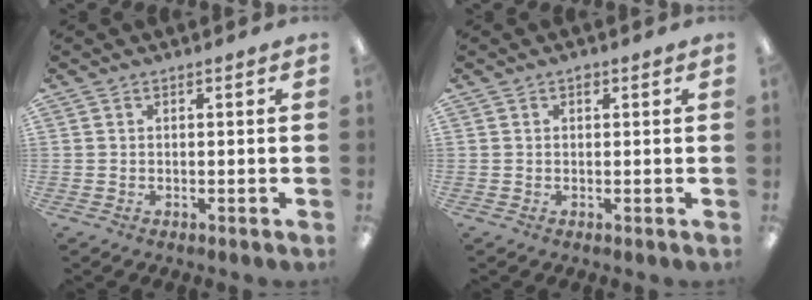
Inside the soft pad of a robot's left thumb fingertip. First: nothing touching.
{"total": 1.0, "force": [0.5, 0.6, 0.6], "torque": [-0.005, -0.001, 0.006]}